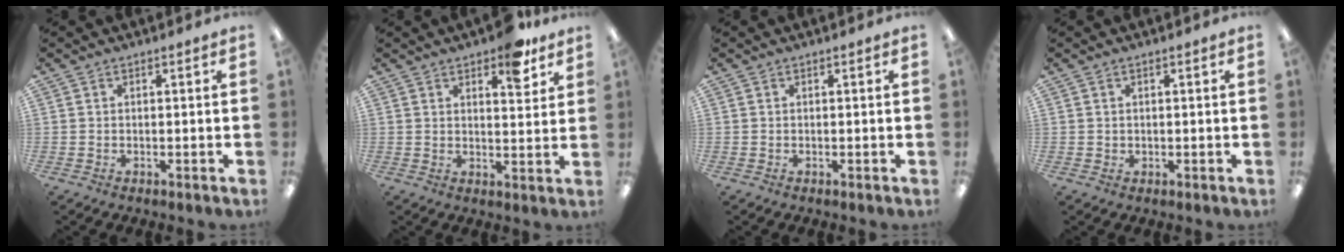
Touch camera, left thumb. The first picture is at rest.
{"total": 8.2, "force": [5.5, 3.5, 5.0], "torque": [-0.048, -0.030, 0.088]}
{"total": 0.0}
{"total": 0.7, "force": [0.3, 0.6, 0.0], "torque": [0.000, 0.004, 0.006]}